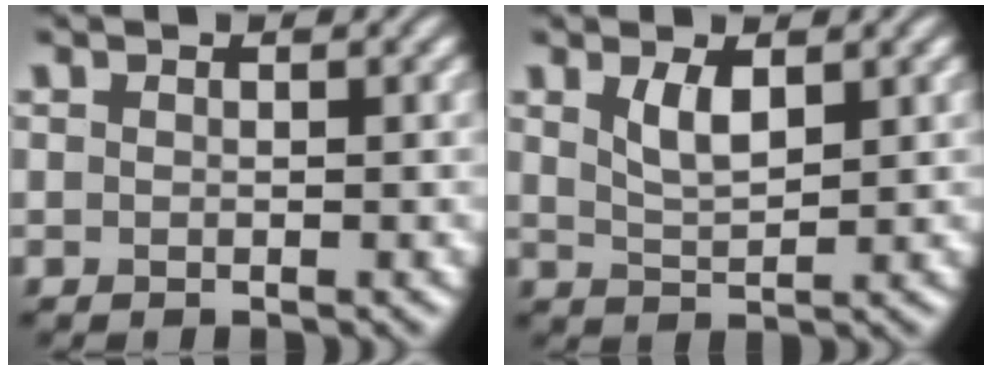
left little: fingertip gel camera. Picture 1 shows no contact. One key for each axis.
{"total": 2.6, "fx": 1.4, "fy": 0.9, "fz": 2.0, "tx": -0.043, "ty": -0.005, "tz": 0.030}